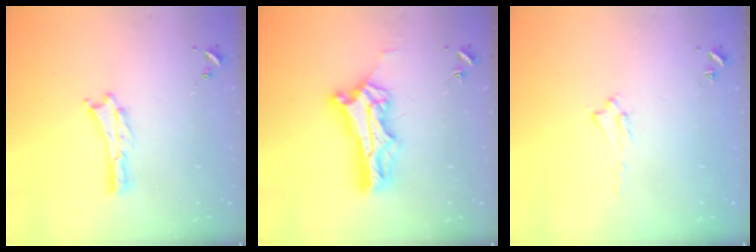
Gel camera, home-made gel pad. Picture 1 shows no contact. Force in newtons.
{"total": 9.9, "press": 9.9, "slide": 0.8}
{"total": 1.6, "press": 1.6, "slide": 0.2}